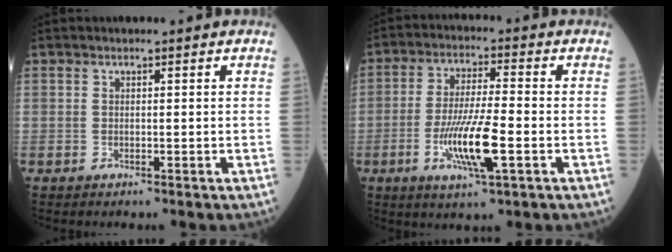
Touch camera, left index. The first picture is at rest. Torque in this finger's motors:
{"motor_torque": [0.42, 0.14, 0.63, 0.12]}